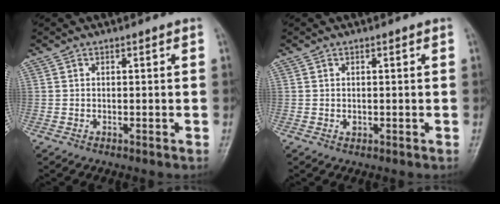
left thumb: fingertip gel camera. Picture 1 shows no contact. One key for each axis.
{"total": 0.9, "fx": 0.1, "fy": 0.7, "fz": 0.5, "tx": -0.004, "ty": 0.000, "tz": 0.002}